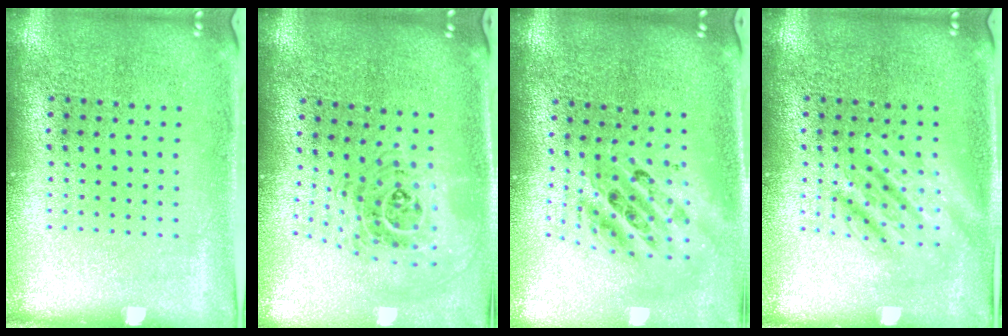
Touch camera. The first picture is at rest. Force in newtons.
{"total": 1.3, "press": 1.2, "slide": 0.6}
{"total": 2.2, "press": 1.7, "slide": 1.4}
{"total": 2.8, "press": 2.8, "slide": 0.3}